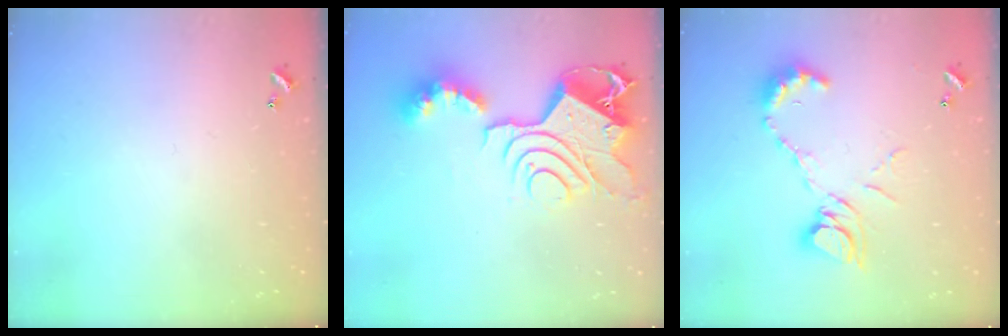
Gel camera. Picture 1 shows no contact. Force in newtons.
{"total": 18.9, "press": 18.8, "slide": 2.1}
{"total": 11.6, "press": 11.6, "slide": 1.1}